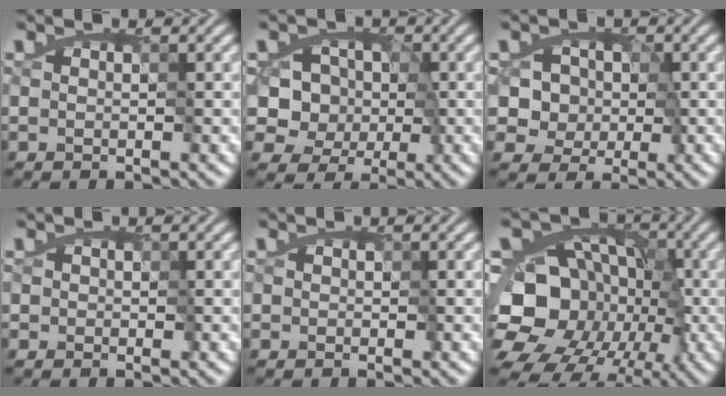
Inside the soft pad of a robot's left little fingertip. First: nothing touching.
{"total": 7.9, "force": [-2.1, 7.0, 3.0], "torque": [-0.040, 0.025, -0.059]}
{"total": 6.1, "force": [-0.7, 5.3, 2.9], "torque": [-0.021, 0.019, -0.038]}
{"total": 0.9, "force": [0.1, 0.9, 0.1], "torque": [-0.009, 0.004, 0.009]}
{"total": 0.0}
{"total": 18.4, "force": [-6.3, 16.3, 5.7], "torque": [-0.123, 0.004, -0.137]}